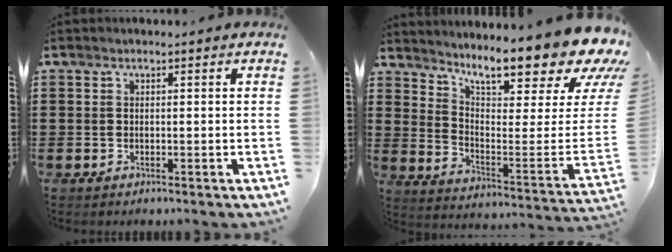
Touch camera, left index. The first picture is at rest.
{"total": 12.8, "force": [10.4, 1.8, 7.2], "torque": [-0.120, -0.096, 0.170]}